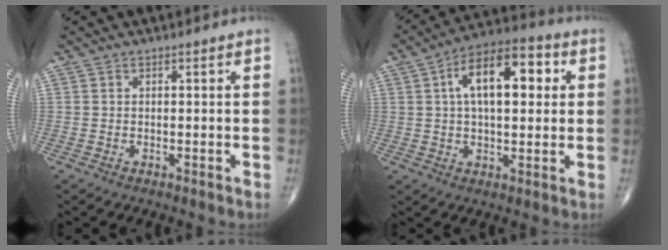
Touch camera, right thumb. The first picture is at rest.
{"total": 15.0, "force": [3.5, 7.4, 12.6], "torque": [-0.183, 0.021, 0.050]}